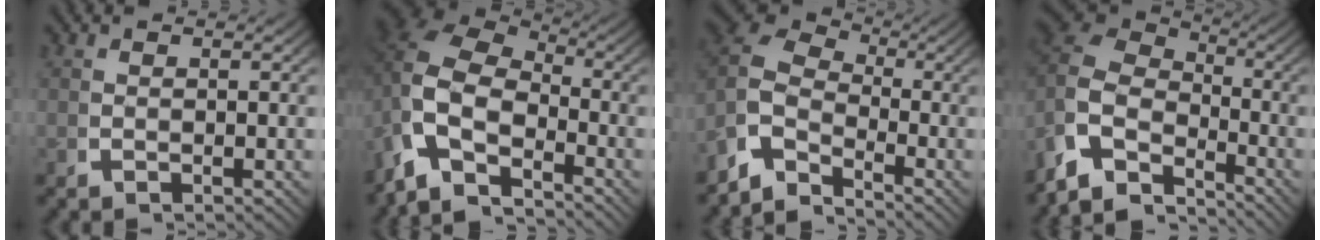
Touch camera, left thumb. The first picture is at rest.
{"total": 12.7, "force": [-1.2, 9.3, 8.5], "torque": [-0.173, -0.024, -0.031]}
{"total": 8.6, "force": [0.8, 6.6, 5.5], "torque": [-0.112, -0.009, 0.000]}
{"total": 10.8, "force": [-0.8, 8.0, 7.2], "torque": [-0.146, -0.018, -0.018]}